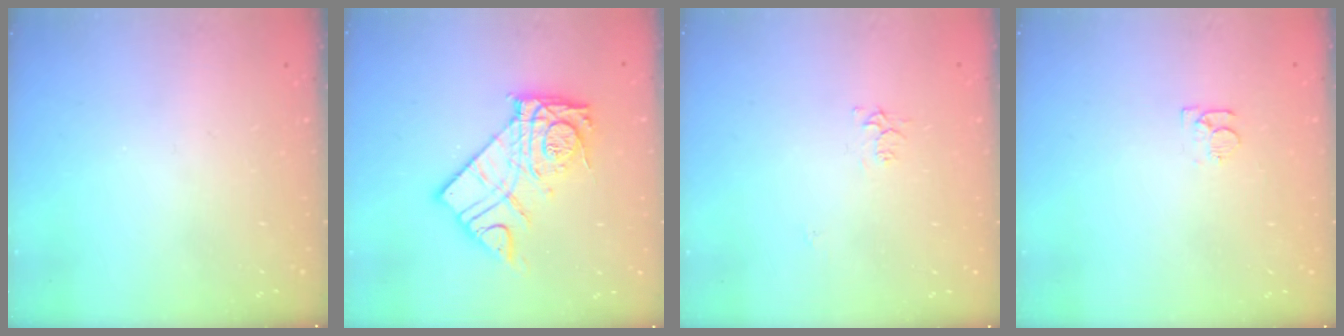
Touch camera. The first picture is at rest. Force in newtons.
{"total": 16.5, "press": 16.4, "slide": 1.7}
{"total": 4.7, "press": 4.6, "slide": 0.6}
{"total": 4.1, "press": 4.0, "slide": 0.5}